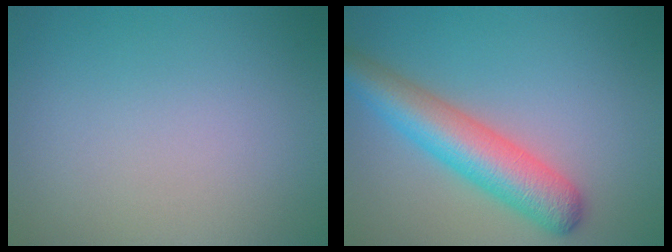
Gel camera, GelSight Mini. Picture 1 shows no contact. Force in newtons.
{"total": 6.3, "press": 6.3, "slide": 0.2}